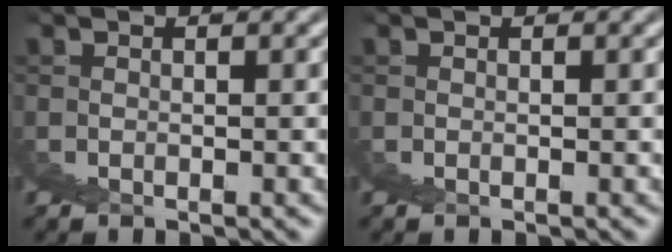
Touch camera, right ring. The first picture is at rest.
{"total": 0.0}